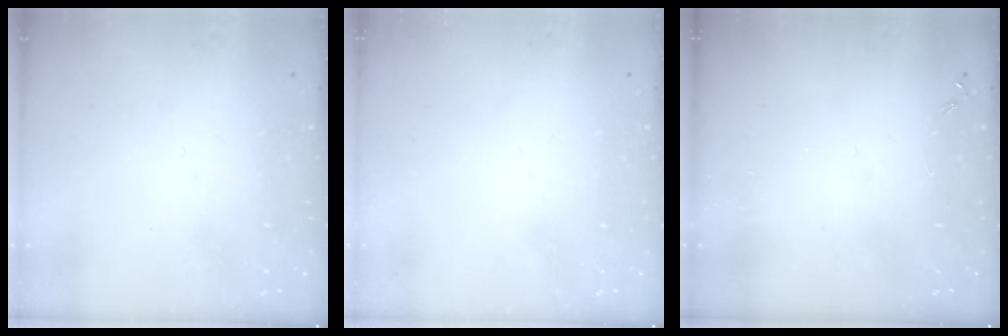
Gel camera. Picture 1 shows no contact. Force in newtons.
{"total": 0.0}
{"total": 0.0}